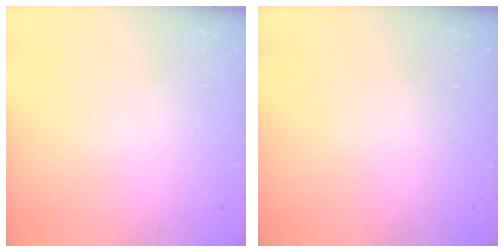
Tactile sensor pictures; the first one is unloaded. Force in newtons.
{"total": 0.0}